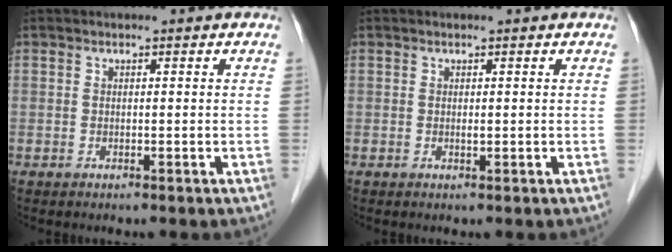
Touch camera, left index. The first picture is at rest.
{"total": 0.5, "force": [0.2, 0.1, 0.5], "torque": [-0.010, 0.000, 0.004]}